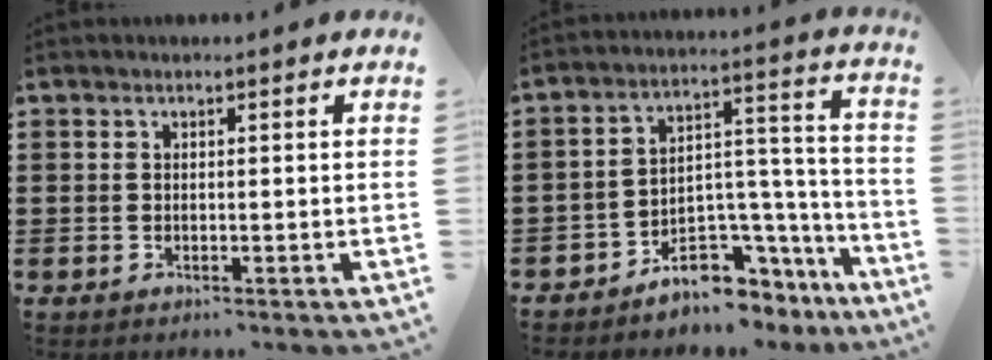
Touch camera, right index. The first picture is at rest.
{"total": 7.0, "force": [-5.7, 3.6, 1.8], "torque": [-0.031, 0.017, -0.104]}